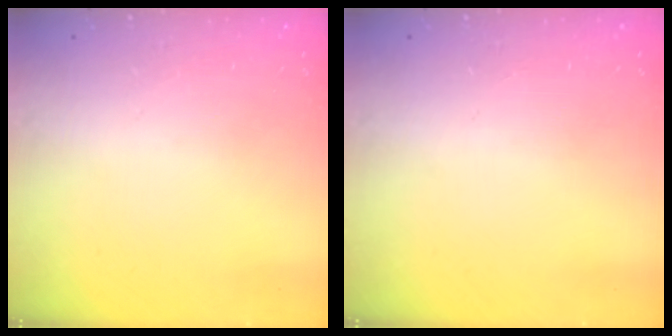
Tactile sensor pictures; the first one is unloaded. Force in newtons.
{"total": 0.0}